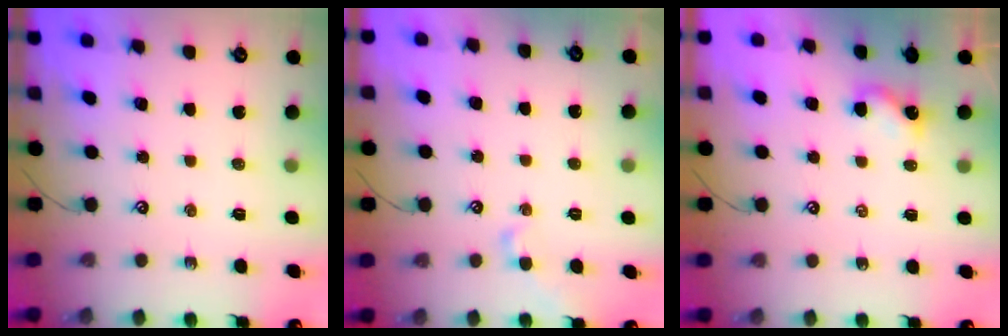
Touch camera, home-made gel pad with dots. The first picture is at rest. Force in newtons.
{"total": 1.3, "press": 1.0, "slide": 0.8}
{"total": 2.6, "press": 2.5, "slide": 0.5}